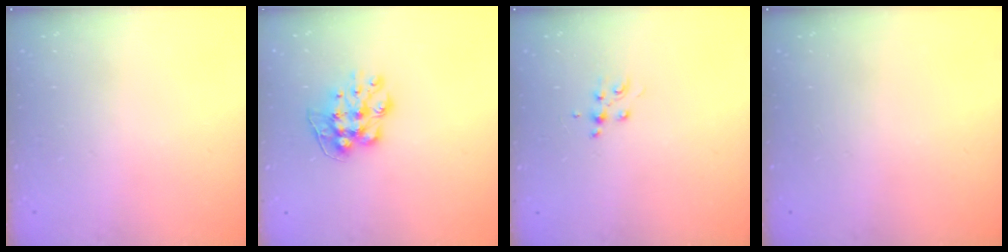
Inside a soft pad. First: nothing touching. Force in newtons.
{"total": 9.2, "press": 9.2, "slide": 0.1}
{"total": 5.0, "press": 4.9, "slide": 1.2}
{"total": 0.0}